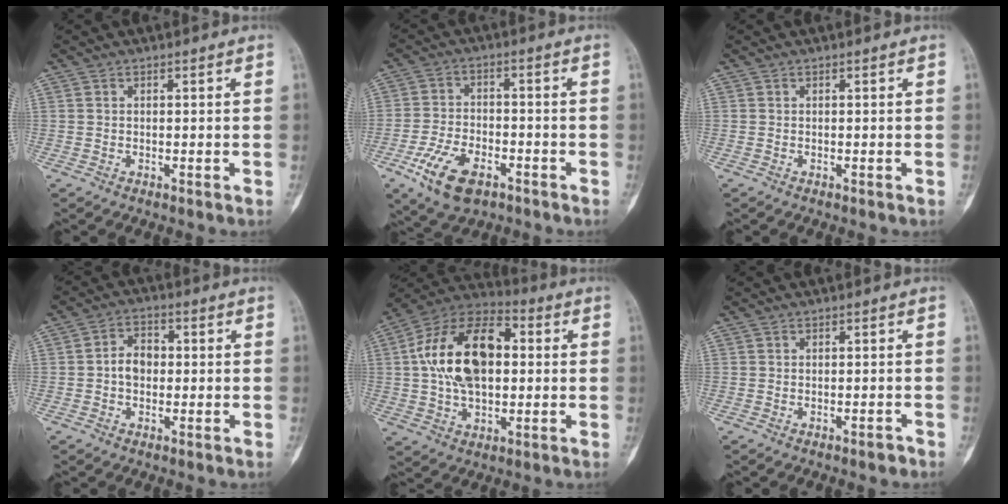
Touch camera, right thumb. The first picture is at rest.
{"total": 10.9, "force": [-5.6, 5.7, 7.4], "torque": [-0.136, 0.015, -0.099]}
{"total": 0.0}
{"total": 5.0, "force": [-0.4, 3.7, 3.3], "torque": [-0.037, 0.016, -0.015]}
{"total": 19.5, "force": [2.2, 11.7, 15.5], "torque": [-0.254, 0.023, 0.031]}
{"total": 1.2, "force": [-0.9, 0.4, 0.7], "torque": [-0.009, 0.006, -0.011]}